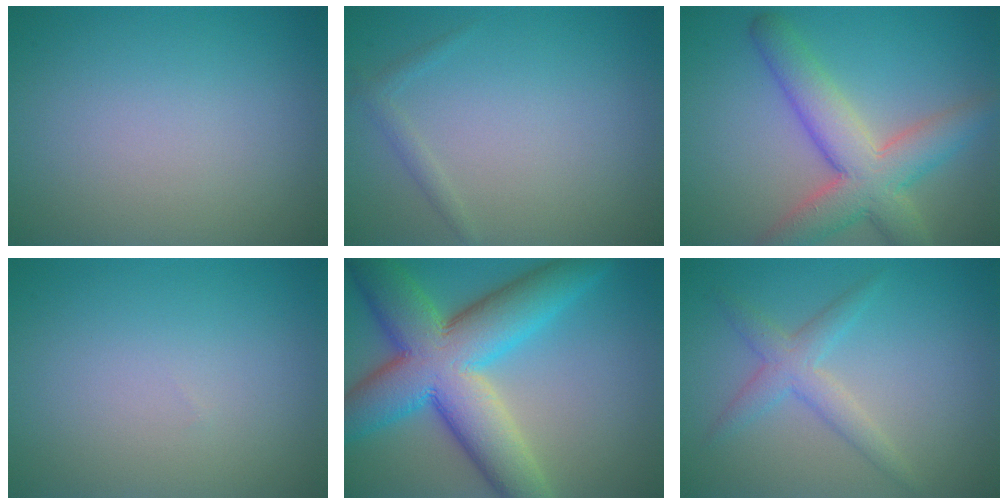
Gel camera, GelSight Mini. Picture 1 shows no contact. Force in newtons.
{"total": 1.0, "press": 1.0, "slide": 0.0}
{"total": 7.1, "press": 7.1, "slide": 0.4}
{"total": 0.0}
{"total": 12.7, "press": 12.7, "slide": 0.6}
{"total": 2.6, "press": 2.6, "slide": 0.1}